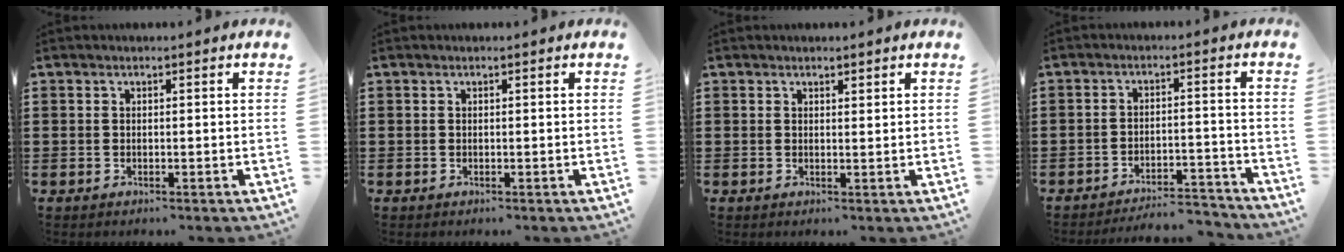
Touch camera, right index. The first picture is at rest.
{"total": 0.0}
{"total": 0.8, "force": [0.7, 0.3, 0.2], "torque": [-0.005, 0.002, 0.014]}
{"total": 4.4, "force": [-4.3, 0.3, 1.0], "torque": [-0.021, 0.001, -0.088]}